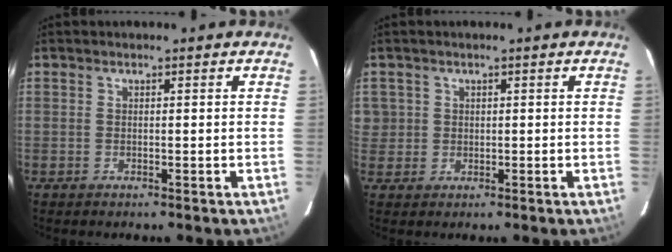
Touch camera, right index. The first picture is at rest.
{"total": 2.4, "force": [0.7, 2.3, -0.2], "torque": [0.019, 0.005, 0.009]}